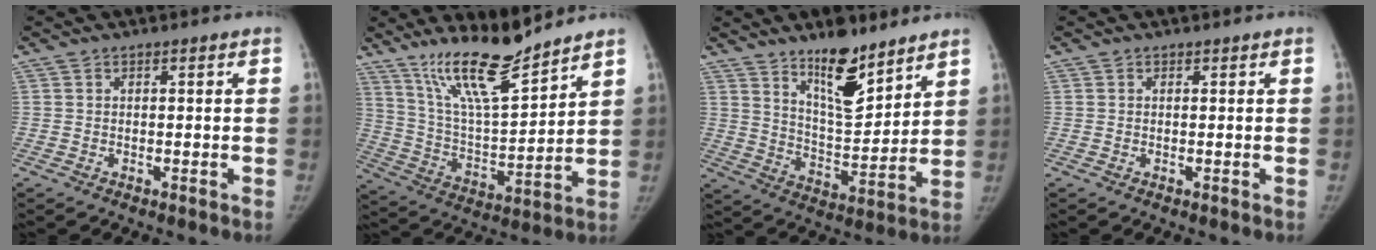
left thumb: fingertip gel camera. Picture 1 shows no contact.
{"total": 15.2, "force": [12.4, 2.4, 8.5], "torque": [-0.132, -0.082, 0.233]}
{"total": 12.9, "force": [9.5, 4.3, 7.7], "torque": [-0.094, -0.083, 0.165]}
{"total": 0.0}